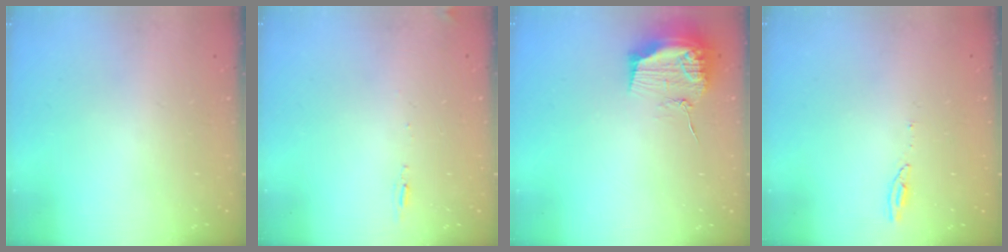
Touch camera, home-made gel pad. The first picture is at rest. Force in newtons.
{"total": 5.0, "press": 4.7, "slide": 1.7}
{"total": 15.6, "press": 15.6, "slide": 0.1}
{"total": 3.5, "press": 3.5, "slide": 0.3}